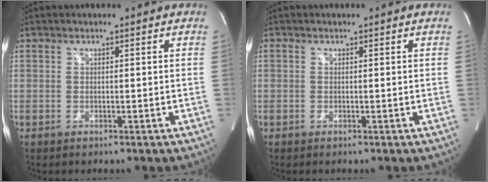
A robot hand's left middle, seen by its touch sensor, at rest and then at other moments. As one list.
[{"total": 0.0}]